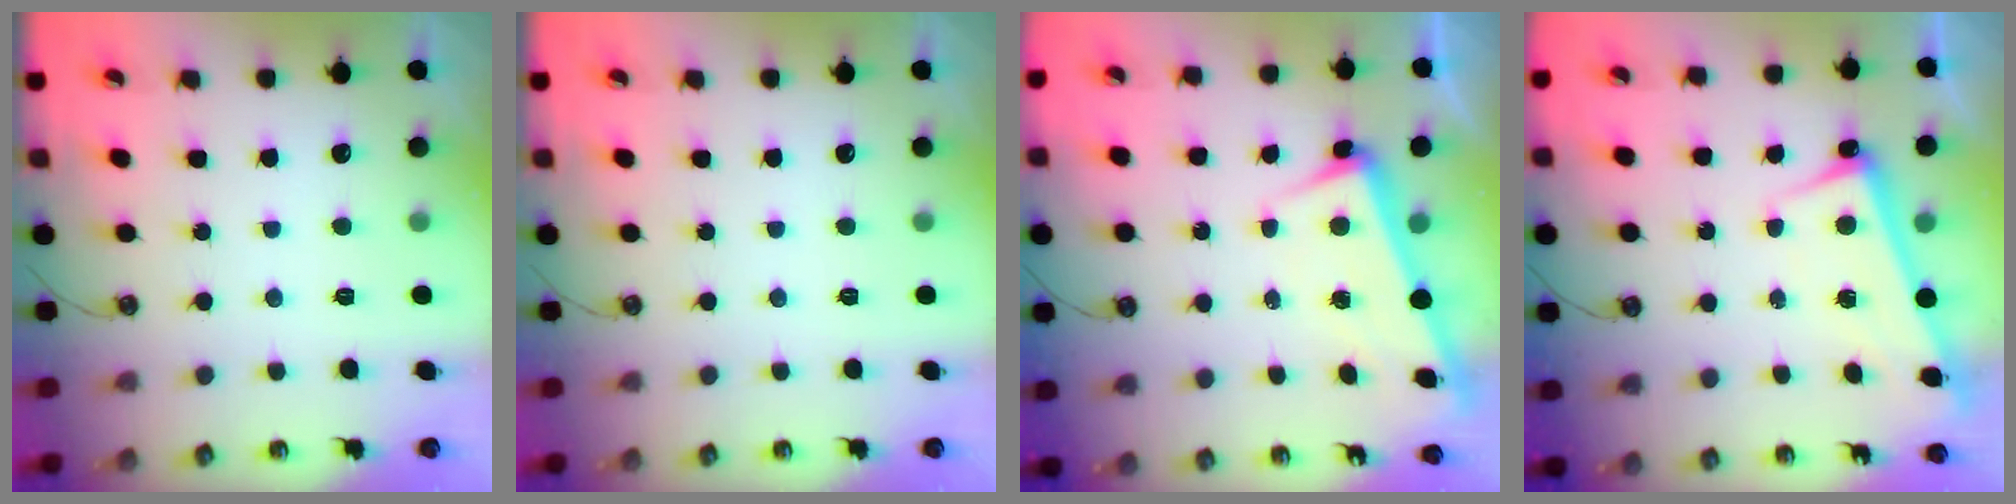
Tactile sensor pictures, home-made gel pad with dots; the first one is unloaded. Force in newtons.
{"total": 0.0}
{"total": 3.0, "press": 2.8, "slide": 1.0}
{"total": 2.5, "press": 2.4, "slide": 0.7}